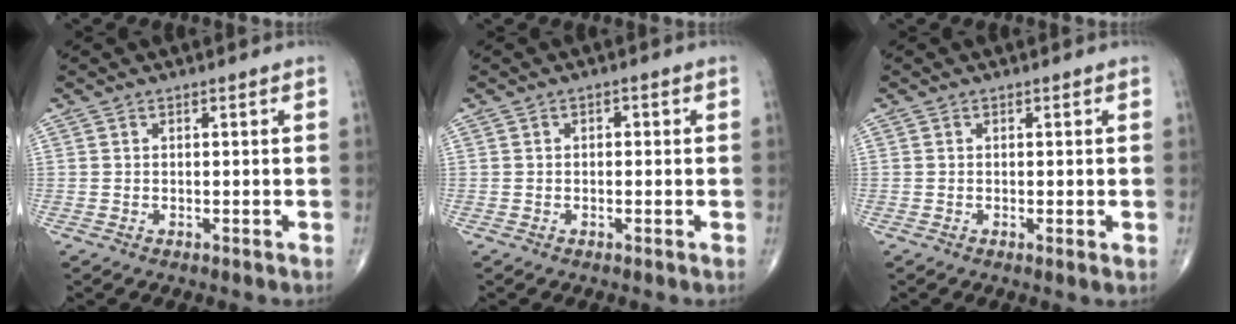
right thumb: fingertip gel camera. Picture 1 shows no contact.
{"total": 1.1, "force": [0.1, 0.8, 0.8], "torque": [-0.002, 0.004, -0.003]}
{"total": 1.0, "force": [-0.1, 0.1, 1.0], "torque": [-0.019, -0.004, -0.004]}